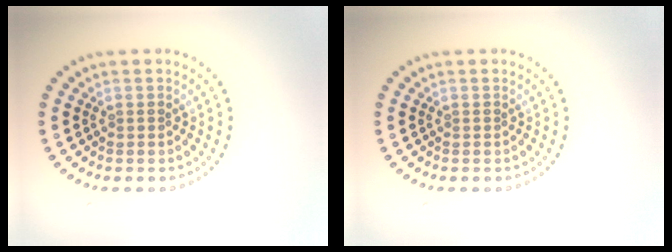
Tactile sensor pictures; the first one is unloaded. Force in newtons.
{"total": 0.0}